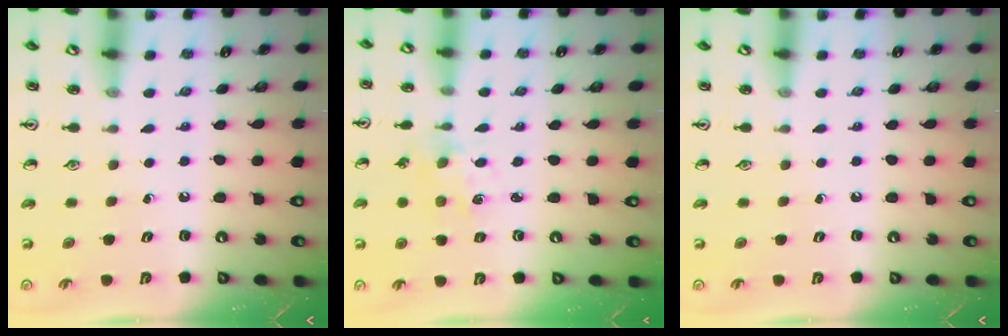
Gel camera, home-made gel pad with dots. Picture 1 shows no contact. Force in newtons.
{"total": 1.6, "press": 1.6, "slide": 0.1}
{"total": 0.0}